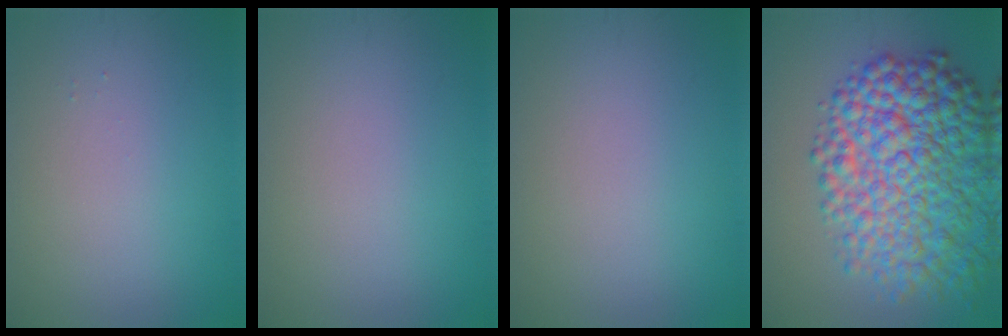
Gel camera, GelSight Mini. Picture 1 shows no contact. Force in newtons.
{"total": 0.0}
{"total": 0.0}
{"total": 11.4, "press": 11.4, "slide": 0.3}